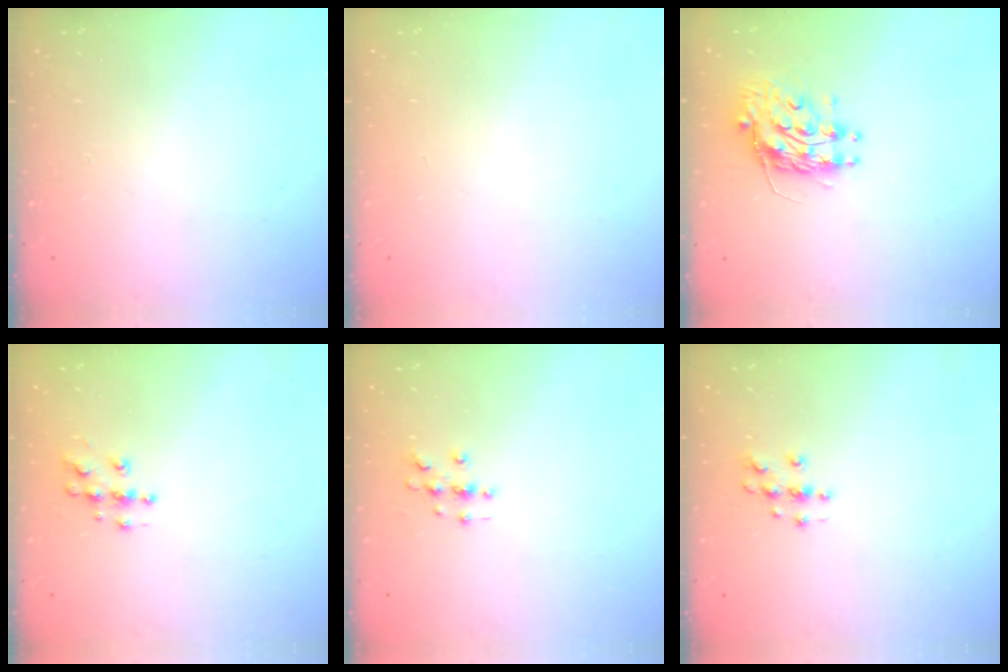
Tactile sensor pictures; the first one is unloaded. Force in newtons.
{"total": 0.0}
{"total": 10.4, "press": 10.4, "slide": 0.9}
{"total": 5.9, "press": 5.9, "slide": 0.2}
{"total": 3.0, "press": 3.0, "slide": 0.3}
{"total": 4.5, "press": 4.5, "slide": 0.5}